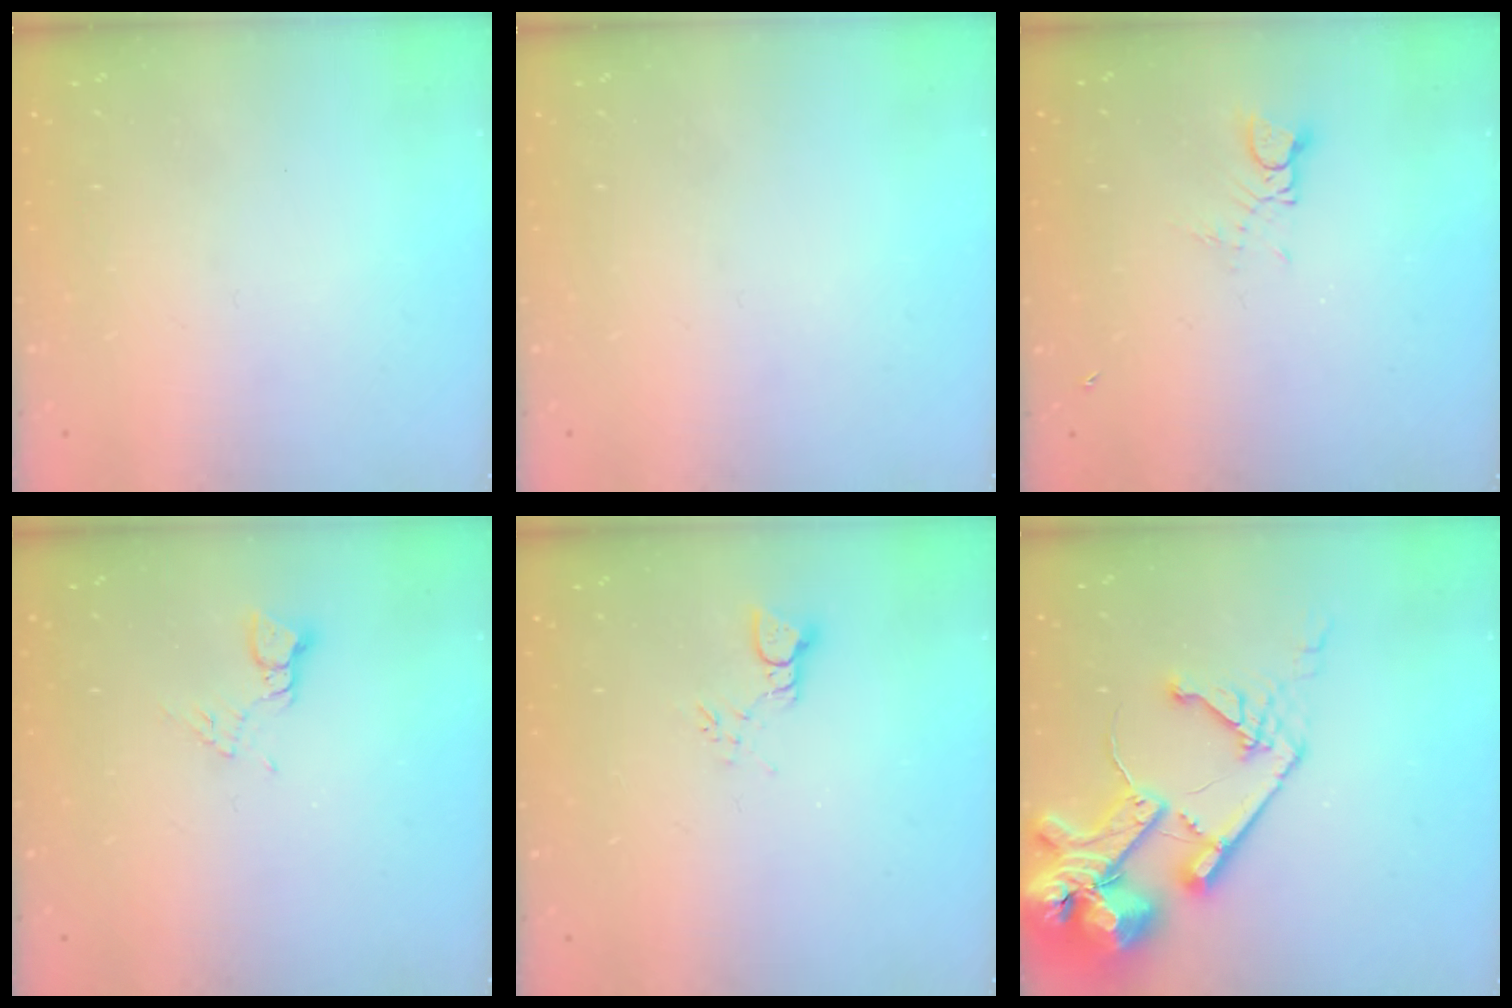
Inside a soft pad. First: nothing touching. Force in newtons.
{"total": 0.0}
{"total": 3.0, "press": 2.9, "slide": 0.3}
{"total": 3.0, "press": 2.9, "slide": 0.4}
{"total": 2.3, "press": 2.3, "slide": 0.2}
{"total": 22.0, "press": 21.8, "slide": 2.7}